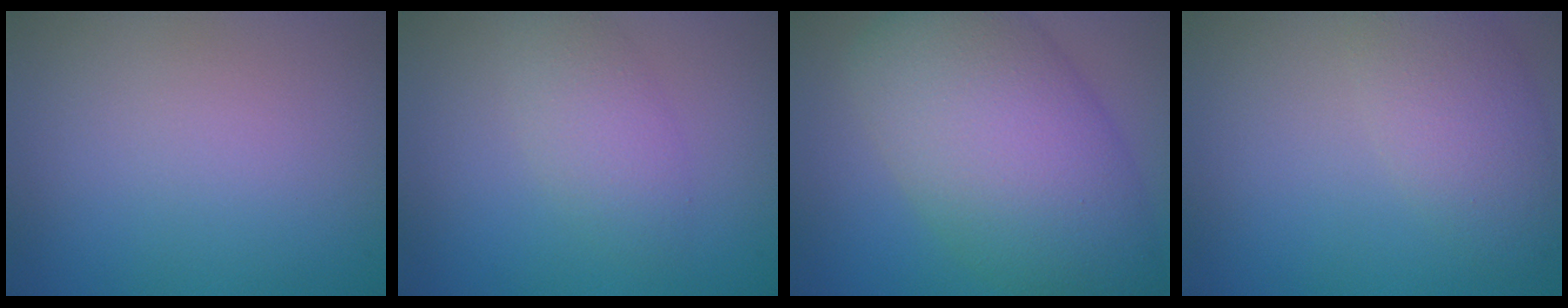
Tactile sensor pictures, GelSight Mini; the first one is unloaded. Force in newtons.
{"total": 2.7, "press": 2.7, "slide": 0.0}
{"total": 11.3, "press": 11.3, "slide": 0.2}
{"total": 4.1, "press": 4.1, "slide": 0.1}